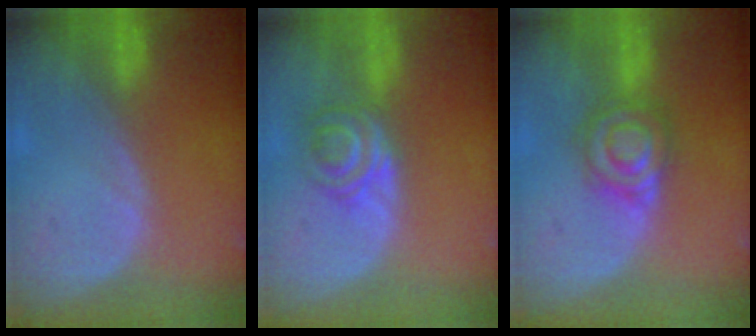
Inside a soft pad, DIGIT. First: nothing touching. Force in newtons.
{"total": 5.8, "press": 4.9, "slide": 3.2}
{"total": 6.4, "press": 6.3, "slide": 1.2}